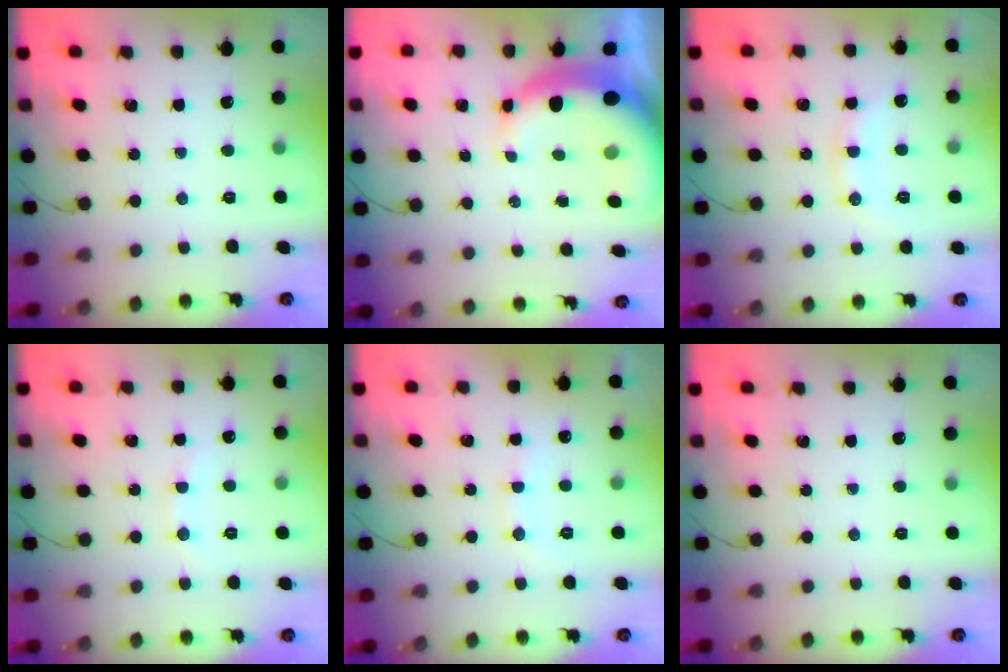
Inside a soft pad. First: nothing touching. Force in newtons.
{"total": 10.3, "press": 10.1, "slide": 2.2}
{"total": 9.1, "press": 9.1, "slide": 0.7}
{"total": 6.2, "press": 6.0, "slide": 1.4}
{"total": 8.1, "press": 8.0, "slide": 1.2}
{"total": 0.0}